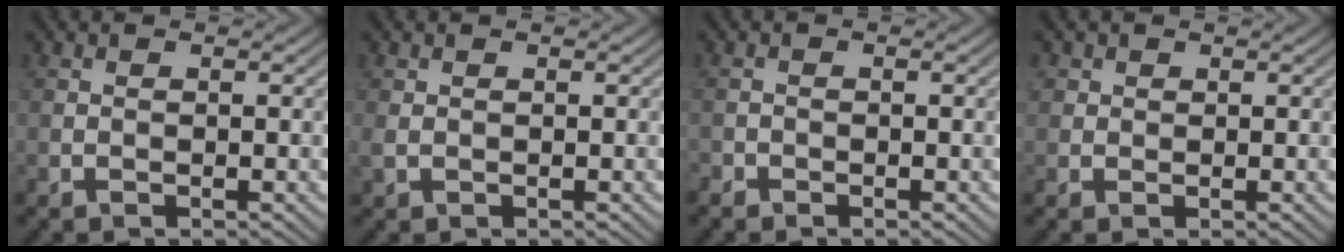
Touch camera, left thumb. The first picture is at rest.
{"total": 1.1, "force": [0.2, 0.9, 0.7], "torque": [-0.025, 0.000, 0.005]}
{"total": 0.9, "force": [-0.8, 0.3, 0.0], "torque": [-0.002, -0.002, -0.019]}
{"total": 1.6, "force": [0.7, 1.4, 0.3], "torque": [-0.007, -0.001, 0.010]}